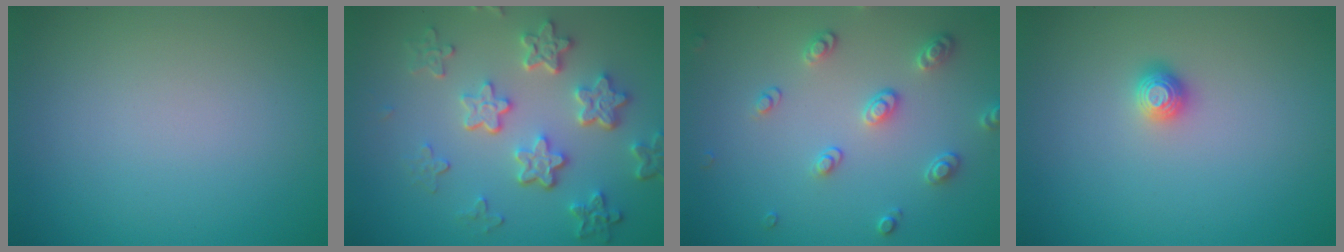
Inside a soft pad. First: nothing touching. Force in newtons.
{"total": 5.8, "press": 4.3, "slide": 3.8}
{"total": 2.7, "press": 2.6, "slide": 0.4}
{"total": 1.1, "press": 1.0, "slide": 0.3}